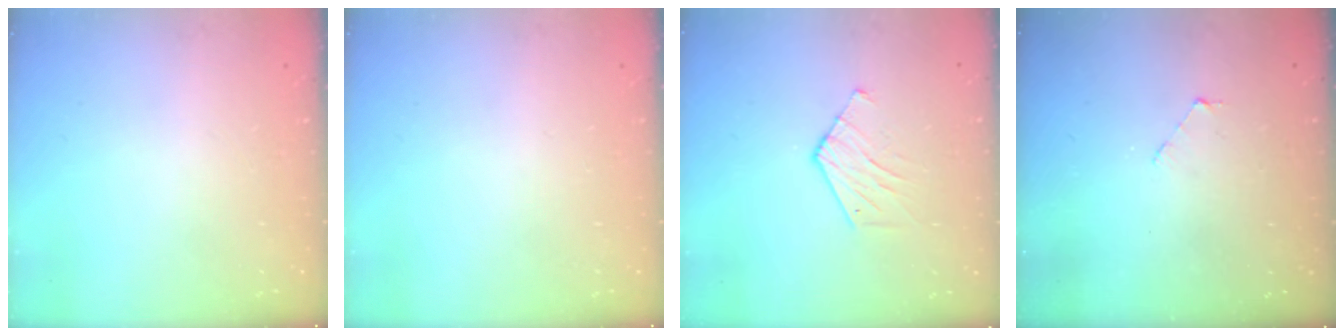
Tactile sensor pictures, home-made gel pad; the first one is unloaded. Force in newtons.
{"total": 0.0}
{"total": 6.8, "press": 6.7, "slide": 0.4}
{"total": 1.9, "press": 1.9, "slide": 0.2}